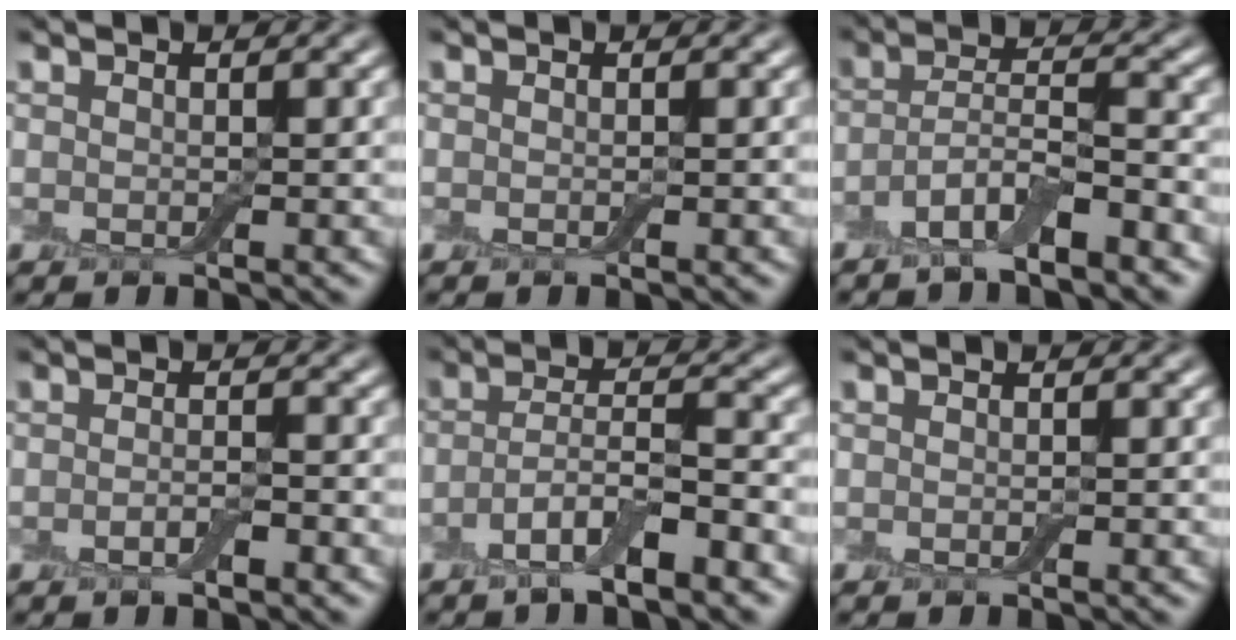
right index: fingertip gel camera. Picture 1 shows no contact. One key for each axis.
{"total": 0.0}
{"total": 4.5, "fx": -3.0, "fy": 1.1, "fz": 3.2, "tx": -0.058, "ty": -0.001, "tz": -0.061}
{"total": 1.3, "fx": -0.8, "fy": 0.4, "fz": 0.9, "tx": -0.018, "ty": -0.005, "tz": -0.016}
{"total": 4.3, "fx": -2.4, "fy": 1.1, "fz": 3.4, "tx": -0.062, "ty": 0.001, "tz": -0.049}
{"total": 0.0}